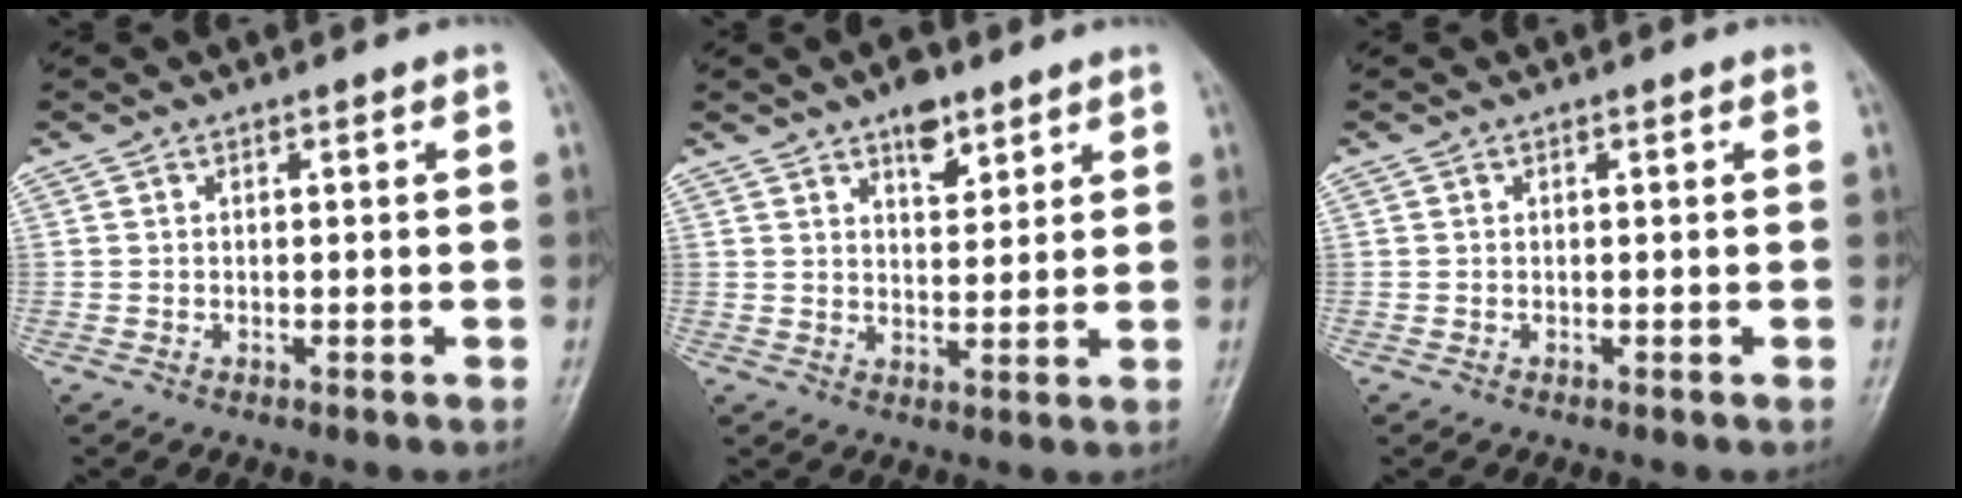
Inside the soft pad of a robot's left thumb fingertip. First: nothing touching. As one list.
[{"total": 5.9, "force": [3.9, 2.8, 3.4], "torque": [-0.031, -0.023, 0.060]}, {"total": 0.0}]